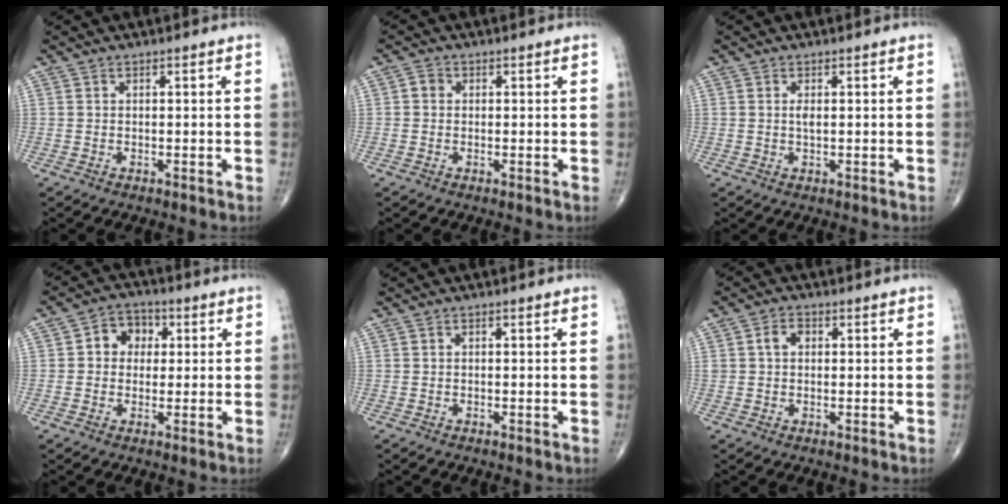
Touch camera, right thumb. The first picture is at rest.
{"total": 1.5, "force": [0.1, 1.3, 0.7], "torque": [-0.007, 0.004, -0.002]}
{"total": 1.2, "force": [0.2, 0.5, 1.2], "torque": [-0.022, -0.001, 0.004]}
{"total": 6.3, "force": [1.1, 5.3, 3.2], "torque": [-0.020, 0.011, 0.009]}
{"total": 0.0}
{"total": 2.9, "force": [0.5, 2.1, 1.9], "torque": [-0.032, 0.010, 0.009]}